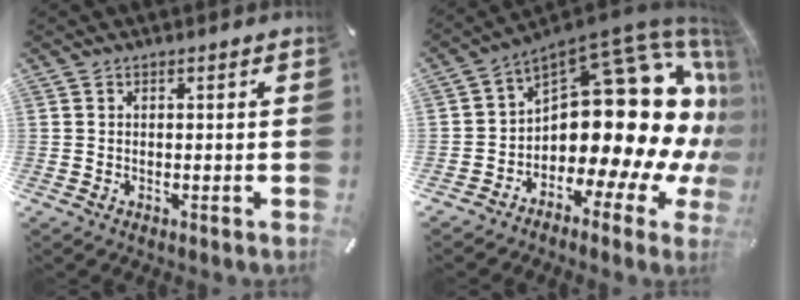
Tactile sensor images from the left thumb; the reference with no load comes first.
{"total": 22.9, "force": [5.3, 13.3, 17.8], "torque": [-0.240, -0.076, 0.112]}